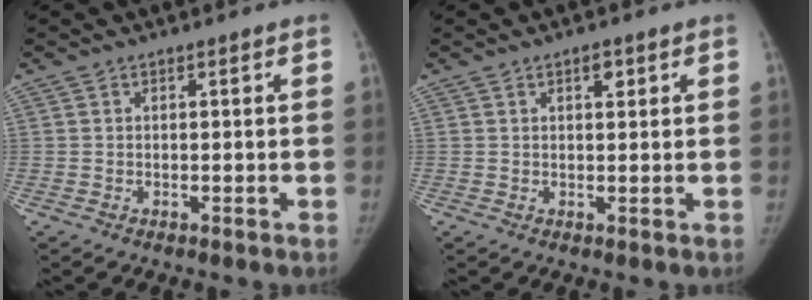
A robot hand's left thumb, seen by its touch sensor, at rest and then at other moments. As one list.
[{"total": 2.0, "force": [1.0, 1.0, 1.4], "torque": [-0.015, -0.003, 0.015]}]